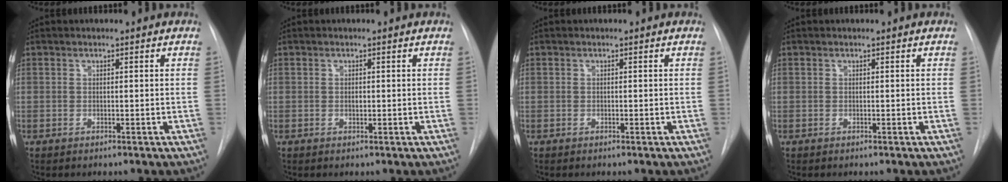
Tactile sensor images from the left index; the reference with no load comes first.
{"total": 1.1, "force": [-1.1, 0.2, 0.2], "torque": [-0.003, -0.006, -0.016]}
{"total": 1.2, "force": [-1.2, -0.1, -0.1], "torque": [0.003, -0.006, -0.017]}
{"total": 0.0}